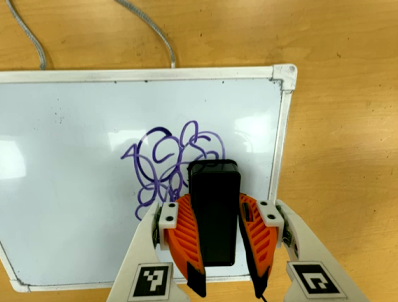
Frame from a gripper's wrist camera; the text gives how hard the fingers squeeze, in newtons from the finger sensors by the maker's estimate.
{"total": 13.7, "left": 12.8, "right": 14.6}